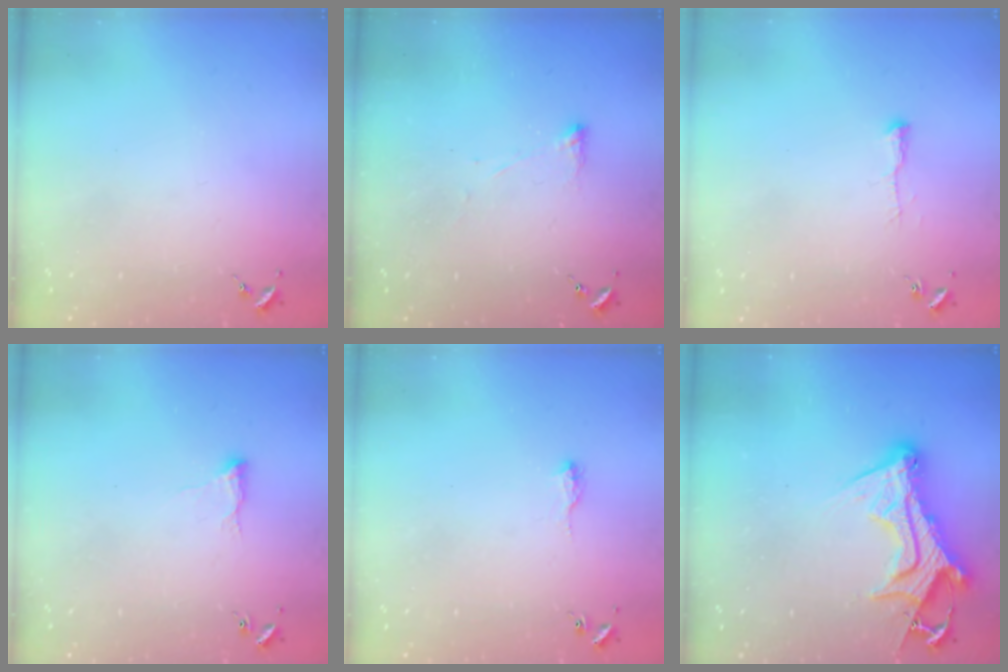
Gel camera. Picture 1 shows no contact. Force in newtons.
{"total": 2.8, "press": 2.7, "slide": 0.8}
{"total": 4.6, "press": 4.6, "slide": 0.7}
{"total": 5.1, "press": 5.1, "slide": 0.6}
{"total": 6.9, "press": 6.9, "slide": 0.9}
{"total": 14.6, "press": 14.5, "slide": 1.6}